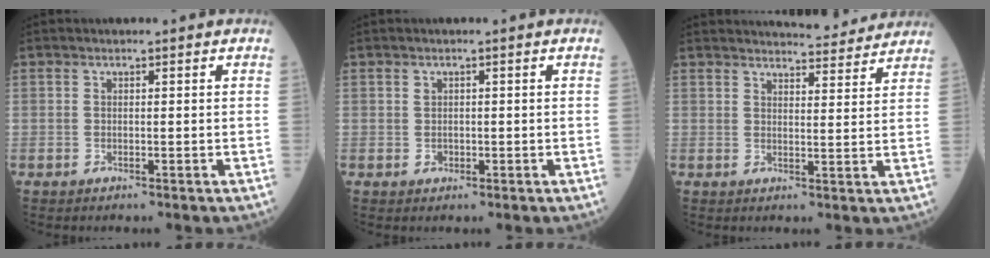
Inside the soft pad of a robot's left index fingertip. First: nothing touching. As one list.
[{"total": 1.2, "force": [0.0, 1.1, 0.4], "torque": [-0.008, 0.001, 0.003]}, {"total": 8.2, "force": [8.0, 1.0, 1.6], "torque": [-0.022, -0.001, 0.093]}]